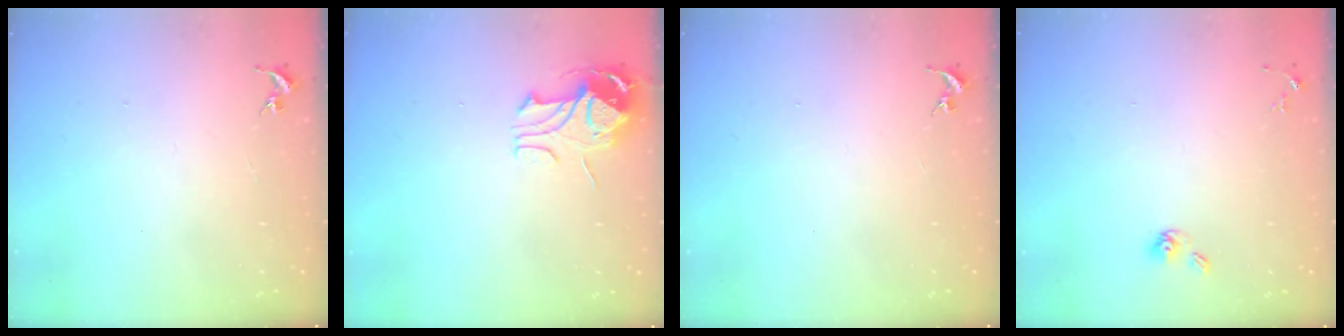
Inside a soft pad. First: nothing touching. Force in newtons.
{"total": 10.7, "press": 10.7, "slide": 1.2}
{"total": 0.0}
{"total": 5.2, "press": 4.6, "slide": 2.4}